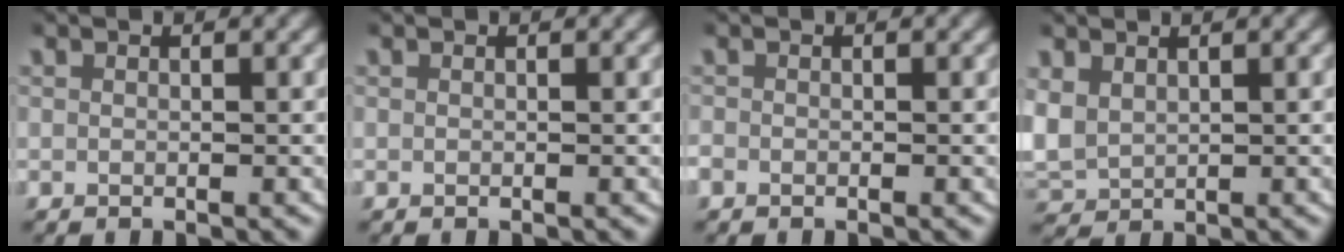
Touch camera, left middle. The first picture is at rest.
{"total": 0.0}
{"total": 1.1, "force": [-0.5, 0.9, 0.4], "torque": [-0.017, -0.004, -0.012]}
{"total": 4.9, "force": [0.9, 4.3, 2.1], "torque": [-0.086, -0.013, 0.027]}